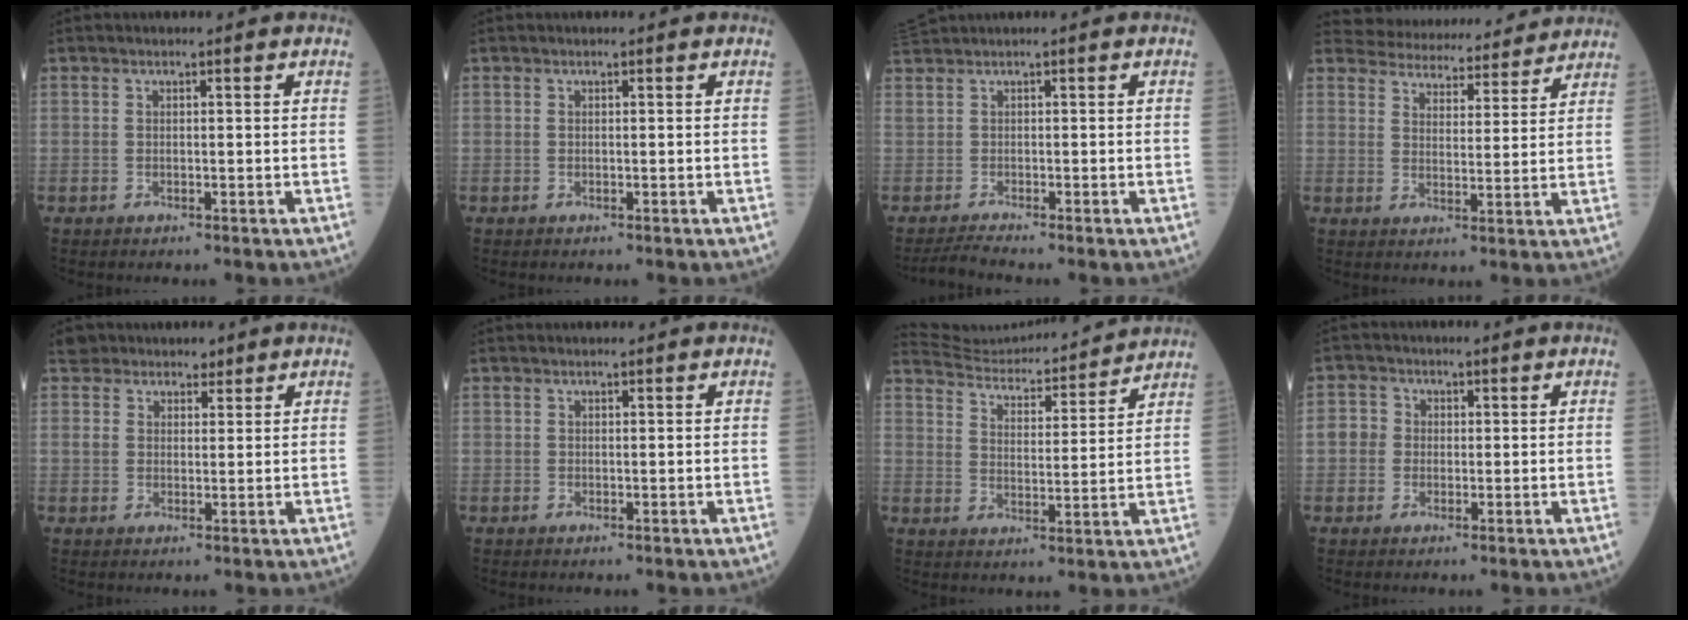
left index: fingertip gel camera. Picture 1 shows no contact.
{"total": 0.0}
{"total": 0.8, "force": [-0.4, 0.2, 0.7], "torque": [-0.036, 0.007, -0.007]}
{"total": 15.3, "force": [14.7, 3.2, 2.8], "torque": [-0.033, 0.016, 0.191]}
{"total": 4.1, "force": [3.0, 2.7, -0.4], "torque": [0.025, 0.007, 0.042]}
{"total": 0.5, "force": [0.5, 0.0, 0.1], "torque": [-0.004, 0.011, 0.010]}
{"total": 14.9, "force": [14.6, 0.7, 3.0], "torque": [-0.053, -0.003, 0.210]}
{"total": 2.9, "force": [-0.2, 2.8, 0.6], "torque": [-0.008, 0.009, -0.007]}